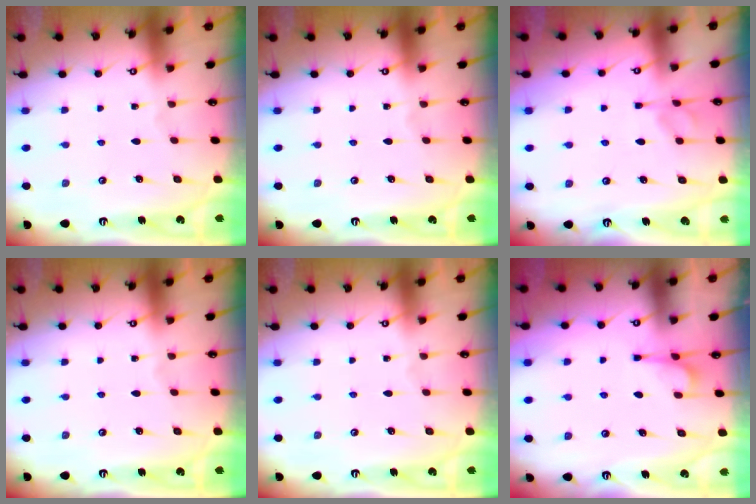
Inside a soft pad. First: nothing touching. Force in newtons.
{"total": 0.0}
{"total": 4.8, "press": 4.8, "slide": 0.8}
{"total": 0.0}
{"total": 0.0}
{"total": 2.4, "press": 2.3, "slide": 0.8}